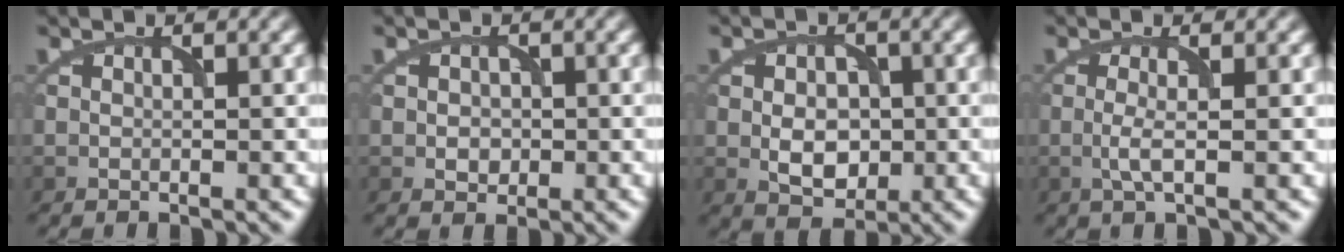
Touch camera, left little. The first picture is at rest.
{"total": 1.4, "force": [-0.1, 1.2, 0.7], "torque": [-0.014, -0.003, -0.001]}
{"total": 4.1, "force": [-0.5, 2.9, 2.8], "torque": [-0.047, -0.003, -0.008]}
{"total": 1.8, "force": [-0.3, 0.2, 1.8], "torque": [-0.041, -0.001, -0.008]}